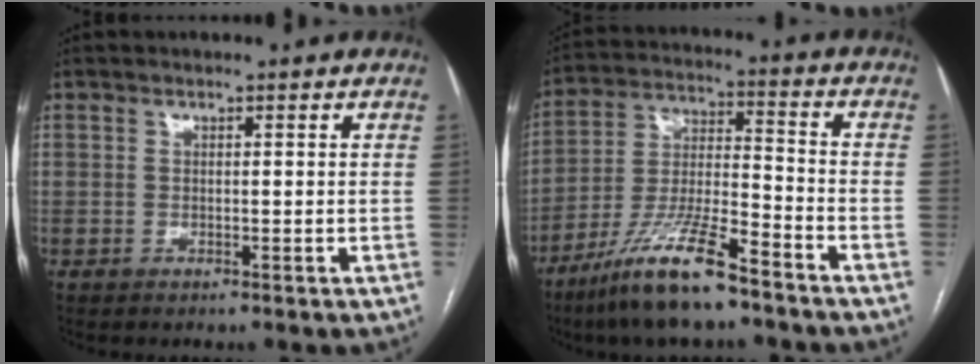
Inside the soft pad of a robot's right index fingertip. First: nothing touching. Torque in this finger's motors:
{"motor_torque": [1.12, -1.02, 0.76, 0.19]}